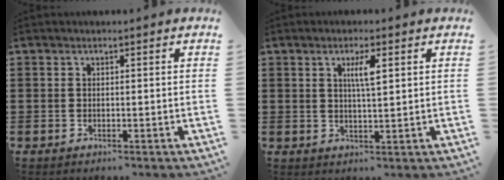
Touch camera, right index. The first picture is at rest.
{"total": 3.6, "force": [1.3, 0.8, 3.2], "torque": [-0.059, 0.003, 0.017]}